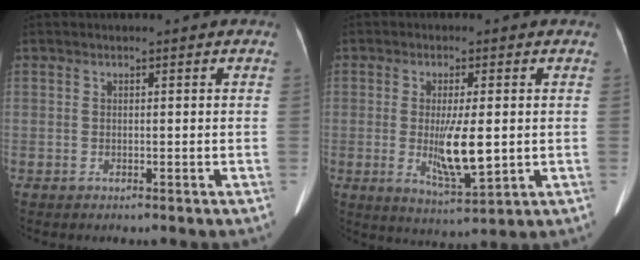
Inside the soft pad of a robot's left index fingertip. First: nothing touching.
{"total": 7.8, "force": [-0.5, 1.6, 7.6], "torque": [-0.142, -0.021, -0.003]}